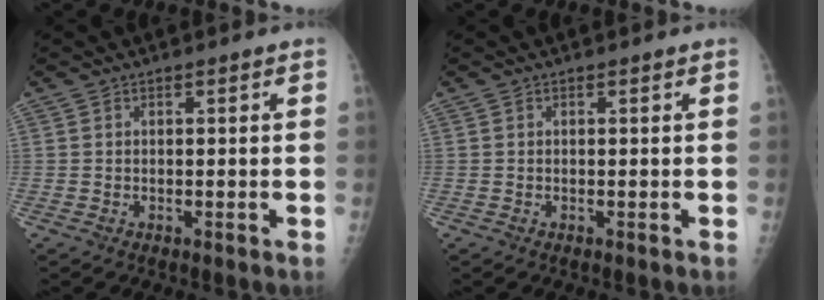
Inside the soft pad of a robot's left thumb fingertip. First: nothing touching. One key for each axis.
{"total": 0.0}